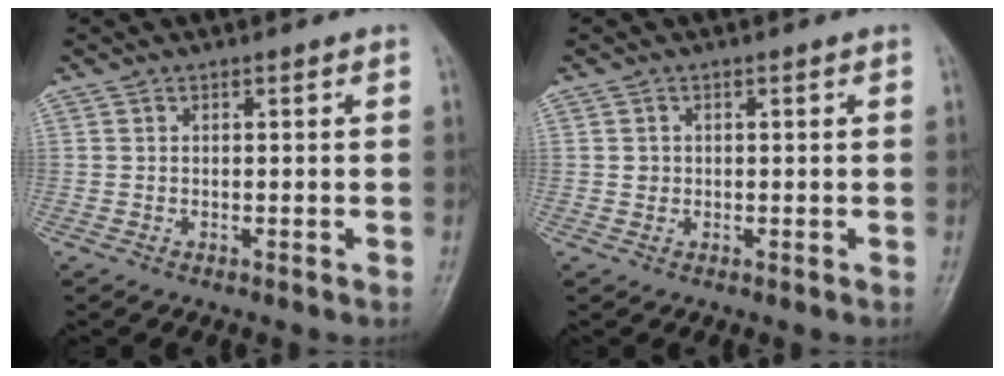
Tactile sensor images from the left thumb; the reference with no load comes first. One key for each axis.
{"total": 1.0, "fx": 0.0, "fy": 1.0, "fz": 0.2, "tx": 0.003, "ty": 0.002, "tz": 0.002}